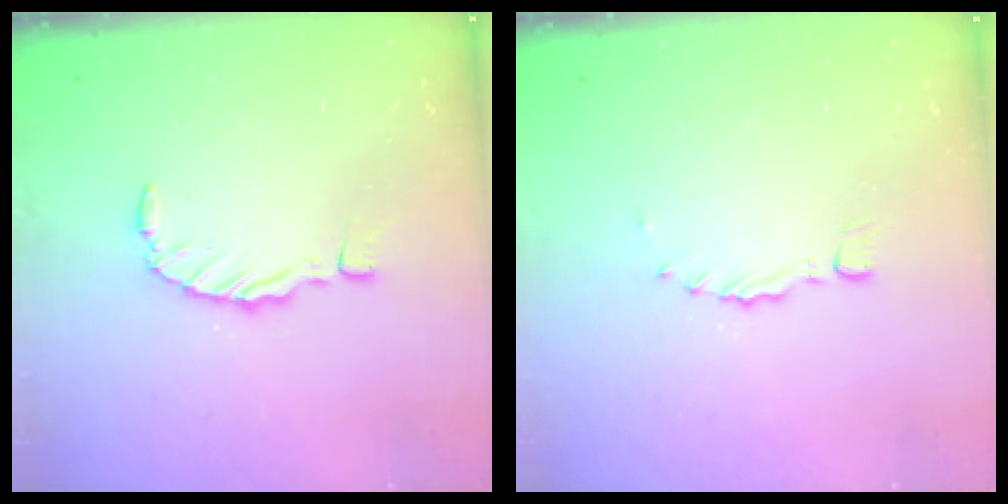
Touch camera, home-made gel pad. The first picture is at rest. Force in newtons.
{"total": 0.0}